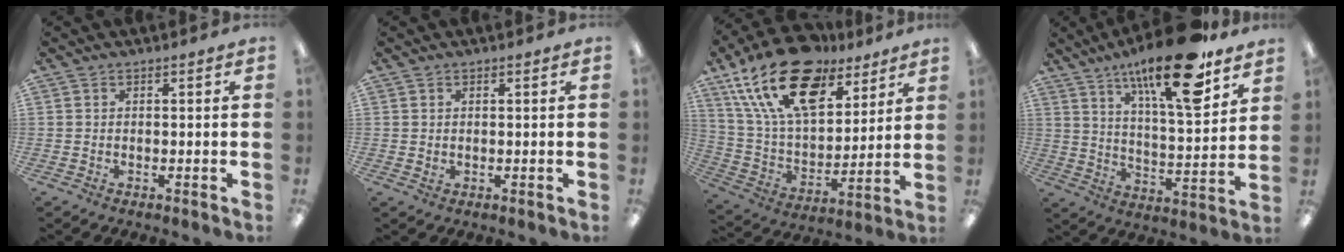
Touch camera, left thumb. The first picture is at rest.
{"total": 0.6, "force": [0.4, 0.5, 0.1], "torque": [0.003, -0.001, 0.006]}
{"total": 23.3, "force": [14.3, 12.3, 13.8], "torque": [-0.264, -0.076, 0.257]}
{"total": 20.7, "force": [13.5, 6.0, 14.5], "torque": [-0.231, -0.072, 0.216]}